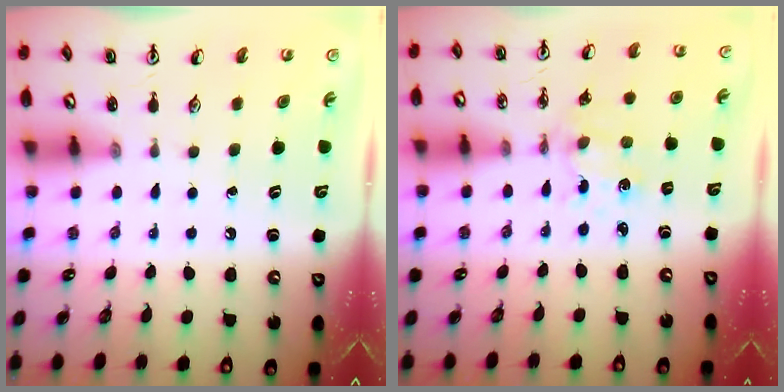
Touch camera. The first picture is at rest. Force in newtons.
{"total": 1.6, "press": 1.6, "slide": 0.1}